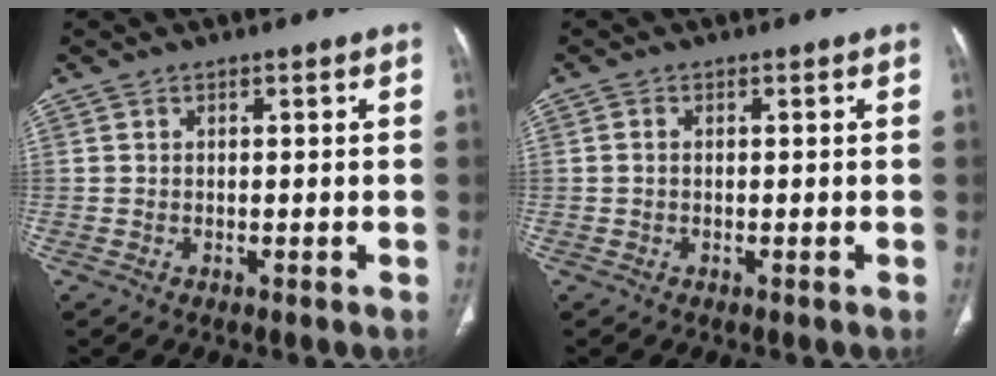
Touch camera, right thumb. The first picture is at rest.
{"total": 0.7, "force": [-0.1, 0.5, 0.5], "torque": [-0.003, 0.003, -0.005]}